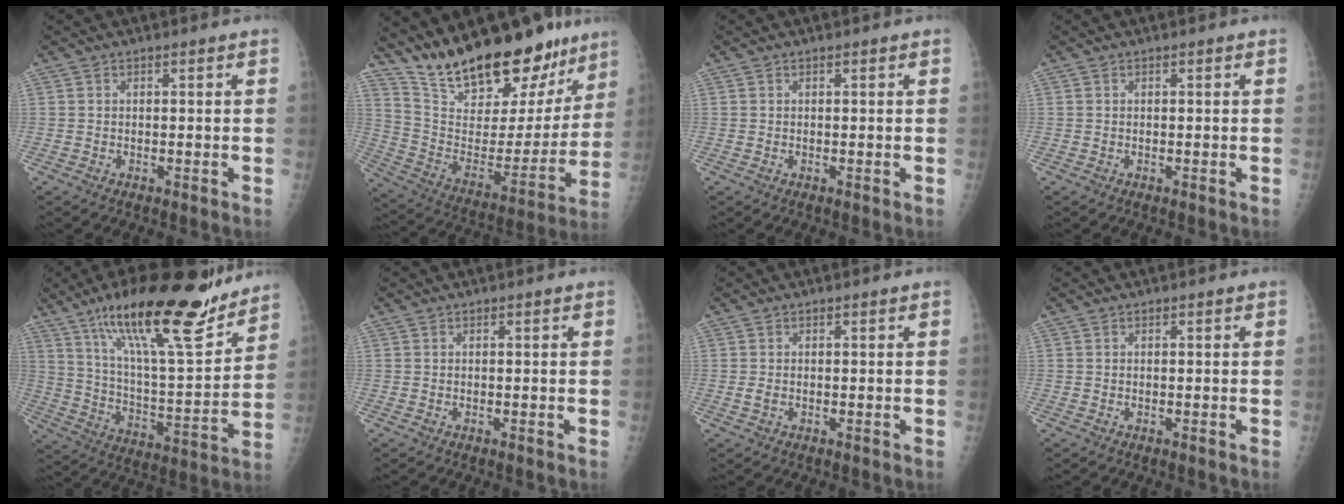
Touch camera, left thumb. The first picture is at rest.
{"total": 26.0, "force": [20.2, 9.4, 13.3], "torque": [-0.173, -0.098, 0.325]}
{"total": 0.0}
{"total": 0.0}
{"total": 24.4, "force": [17.3, 5.8, 16.2], "torque": [-0.235, -0.076, 0.291]}
{"total": 0.0}
{"total": 1.1, "force": [-0.1, 0.7, 0.9], "torque": [-0.020, -0.002, -0.003]}
{"total": 0.0}